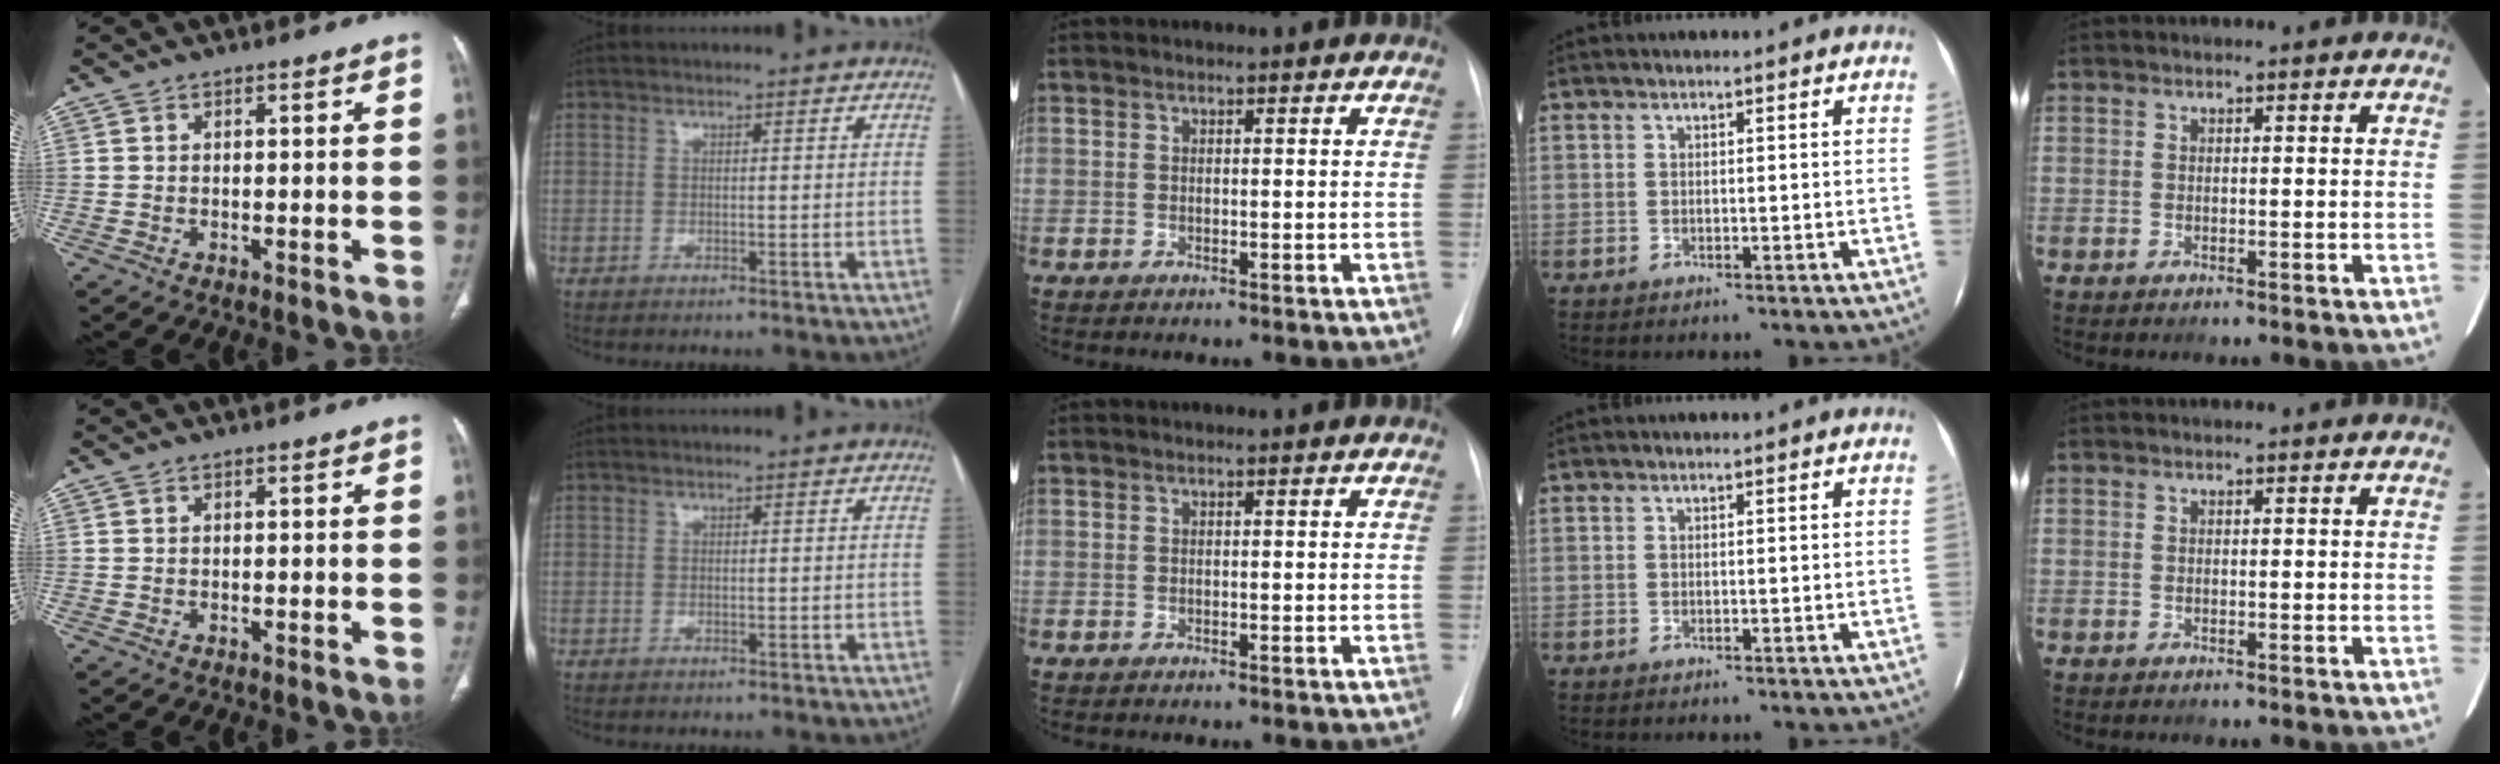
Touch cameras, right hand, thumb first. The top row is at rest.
{}